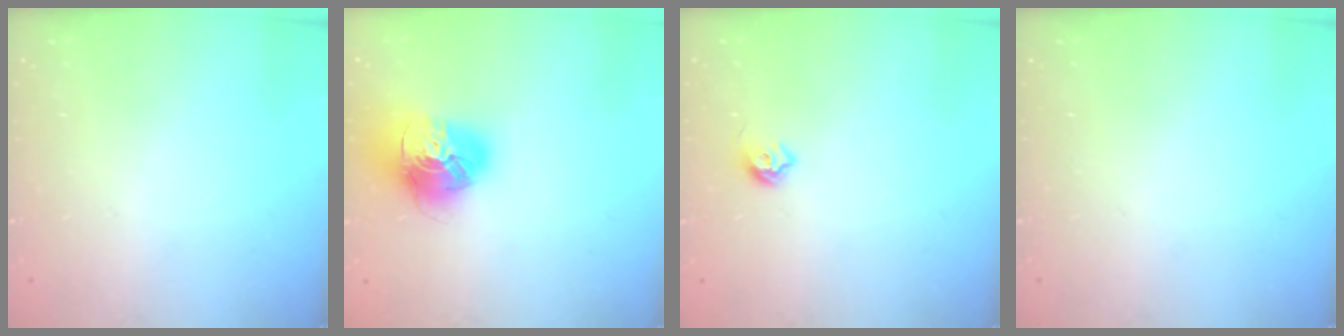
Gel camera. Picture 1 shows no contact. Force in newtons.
{"total": 16.3, "press": 16.2, "slide": 1.6}
{"total": 6.0, "press": 5.9, "slide": 1.0}
{"total": 0.0}